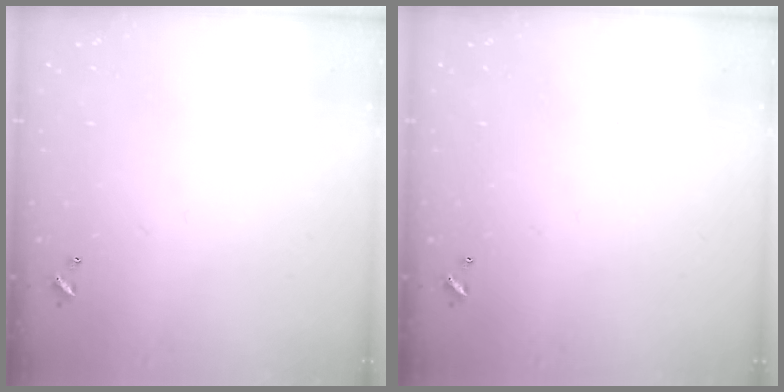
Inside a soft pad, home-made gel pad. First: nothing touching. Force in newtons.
{"total": 0.0}